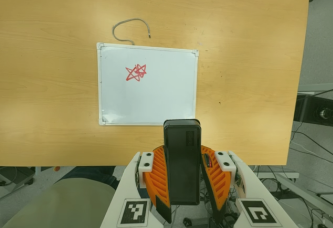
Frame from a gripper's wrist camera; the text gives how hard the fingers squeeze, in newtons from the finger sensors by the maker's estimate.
{"total": 8.9, "left": 7.2, "right": 10.7}